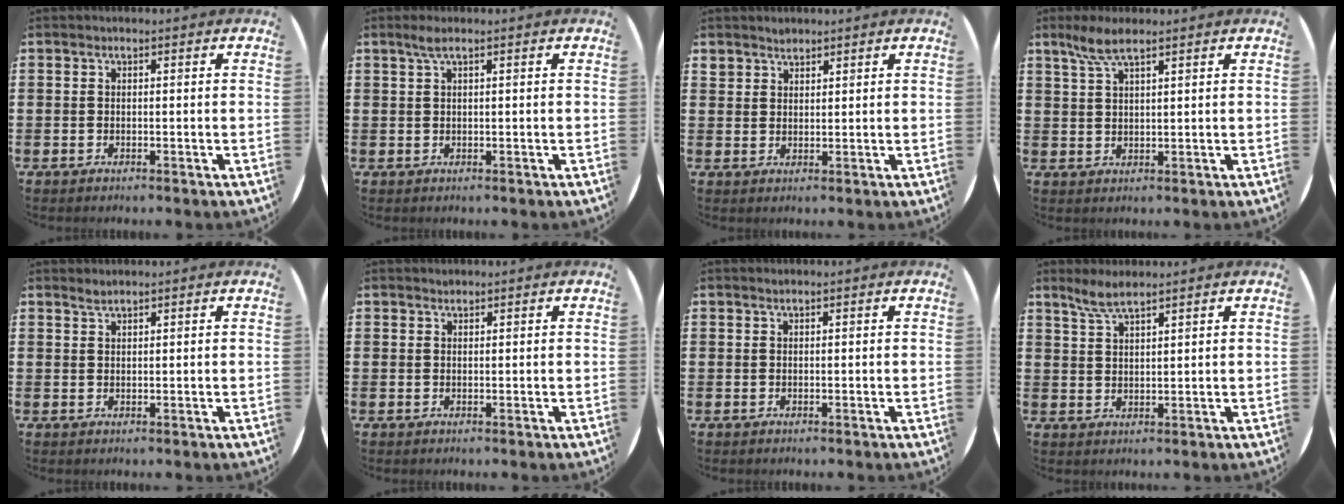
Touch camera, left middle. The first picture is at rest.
{"total": 1.4, "force": [0.8, 0.0, 1.2], "torque": [-0.024, 0.004, 0.013]}
{"total": 1.9, "force": [1.7, 0.8, -0.1], "torque": [0.001, 0.002, 0.034]}
{"total": 4.2, "force": [3.0, 0.8, 2.8], "torque": [-0.062, 0.006, 0.053]}
{"total": 1.1, "force": [1.1, 0.0, 0.1], "torque": [-0.003, 0.000, 0.020]}
{"total": 0.5, "force": [0.5, 0.1, -0.1], "torque": [0.002, 0.003, 0.010]}
{"total": 0.0}
{"total": 3.5, "force": [3.0, 0.4, 1.7], "torque": [-0.039, 0.001, 0.055]}